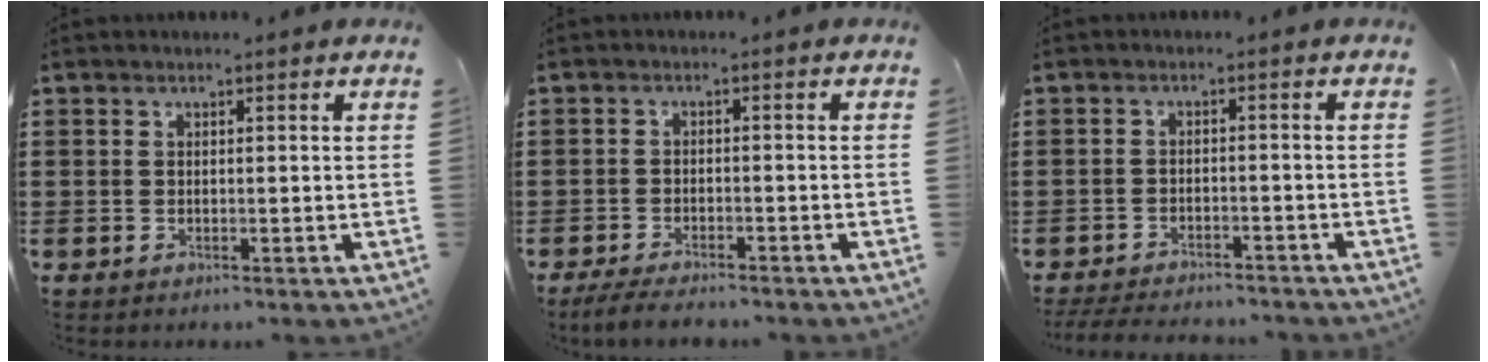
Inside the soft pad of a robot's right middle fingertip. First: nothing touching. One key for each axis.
{"total": 3.0, "fx": -2.8, "fy": 0.5, "fz": 0.8, "tx": -0.022, "ty": 0.001, "tz": -0.061}
{"total": 3.4, "fx": -3.3, "fy": 0.4, "fz": 0.5, "tx": -0.016, "ty": -0.001, "tz": -0.071}